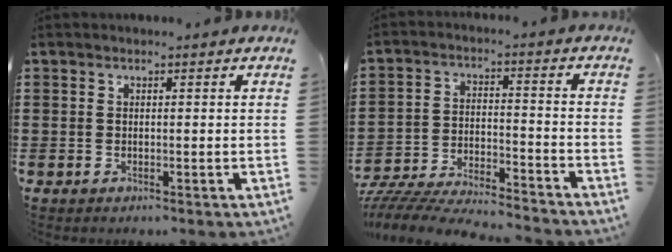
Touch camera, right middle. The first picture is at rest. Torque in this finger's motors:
{"motor_torque": [1.25, -0.89, 0.32, 0.21]}